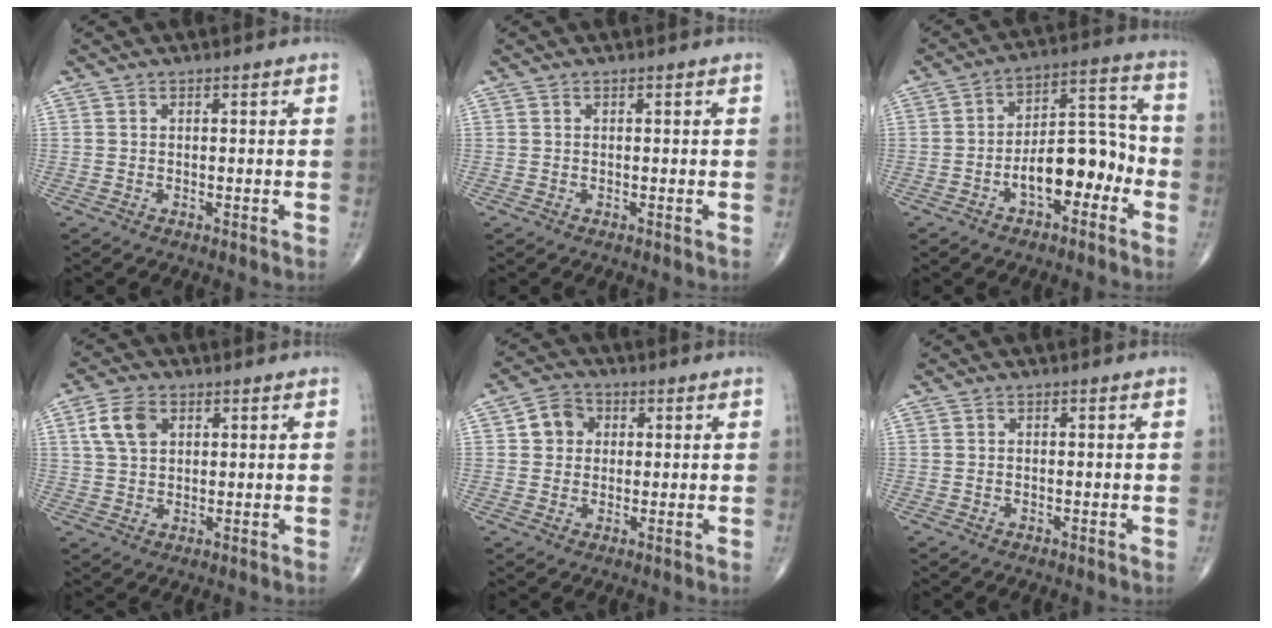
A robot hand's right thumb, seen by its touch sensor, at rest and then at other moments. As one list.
[{"total": 0.0}, {"total": 12.3, "force": [-4.3, 6.2, 9.7], "torque": [-0.125, 0.052, -0.074]}, {"total": 6.5, "force": [2.3, 4.3, 4.3], "torque": [-0.079, 0.001, 0.043]}, {"total": 5.4, "force": [1.1, 4.8, 2.3], "torque": [-0.017, 0.005, 0.010]}, {"total": 0.0}]